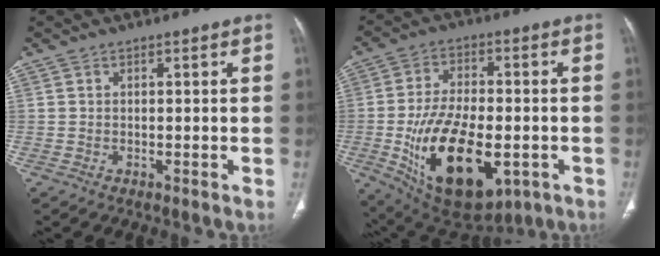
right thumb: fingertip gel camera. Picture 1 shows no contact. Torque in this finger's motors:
{"motor_torque": [0.20, 1.62, 2.18, -0.59, 0.34]}